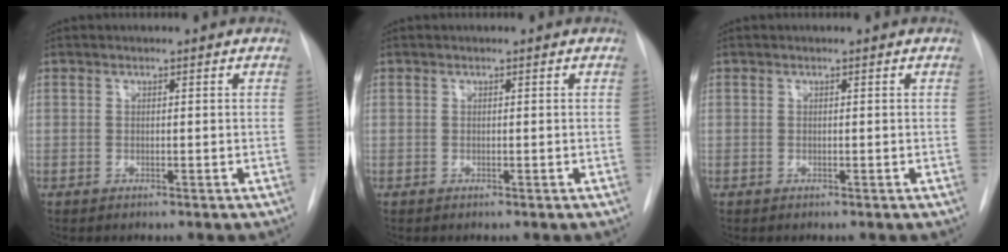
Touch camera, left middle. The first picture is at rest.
{"total": 0.0}
{"total": 0.0}